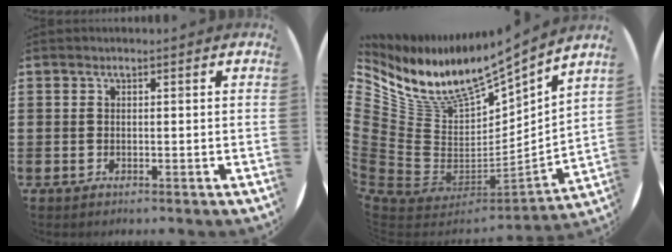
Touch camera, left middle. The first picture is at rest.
{"total": 10.7, "force": [8.4, 4.4, 4.8], "torque": [-0.143, -0.075, 0.149]}